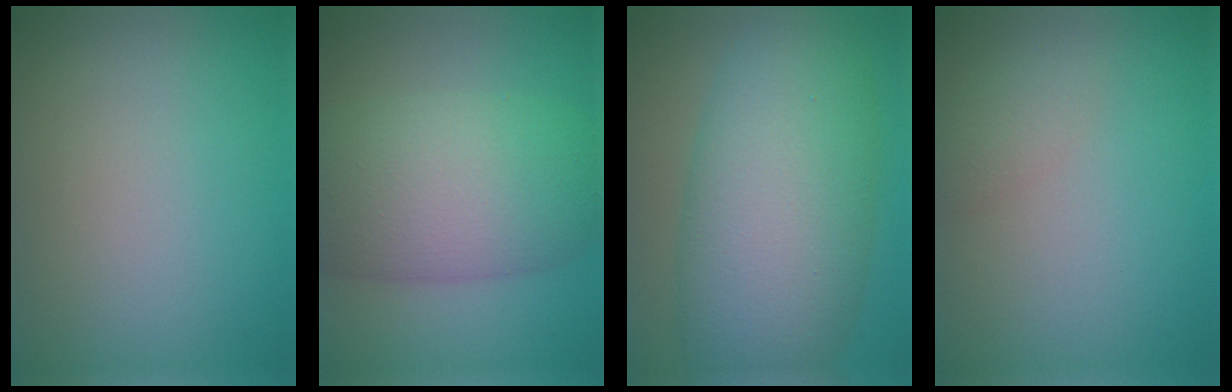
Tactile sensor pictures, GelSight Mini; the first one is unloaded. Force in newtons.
{"total": 9.8, "press": 9.8, "slide": 0.4}
{"total": 11.3, "press": 11.3, "slide": 0.2}
{"total": 1.4, "press": 1.4, "slide": 0.1}